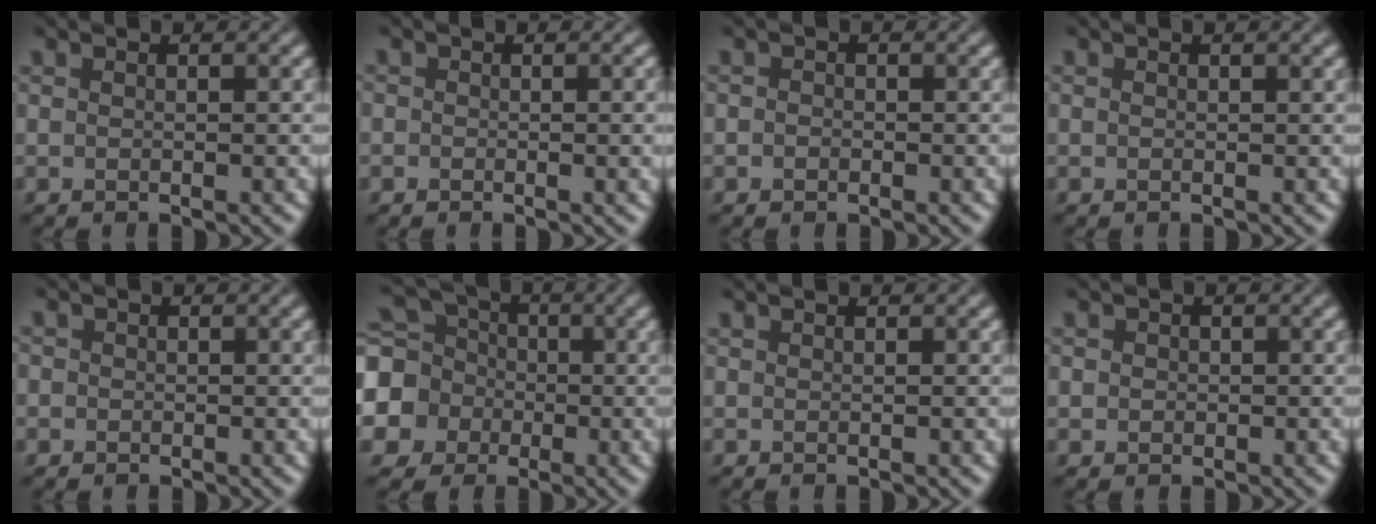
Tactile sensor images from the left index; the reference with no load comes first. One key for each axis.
{"total": 3.2, "fx": -0.3, "fy": 2.3, "fz": 2.2, "tx": 0.001, "ty": -0.004, "tz": -0.007}
{"total": 0.7, "fx": -0.2, "fy": 0.6, "fz": 0.3, "tx": -0.002, "ty": -0.004, "tz": -0.008}
{"total": 0.8, "fx": 0.5, "fy": 0.2, "fz": 0.6, "tx": -0.011, "ty": 0.001, "tz": 0.004}
{"total": 1.2, "fx": 0.2, "fy": 1.1, "fz": 0.2, "tx": 0.003, "ty": 0.001, "tz": -0.009}
{"total": 9.8, "fx": -0.4, "fy": 9.0, "fz": 3.9, "tx": -0.116, "ty": 0.004, "tz": -0.042}
{"total": 0.0}
{"total": 1.2, "fx": 0.2, "fy": 1.1, "fz": 0.4, "tx": 0.002, "ty": 0.001, "tz": 0.000}